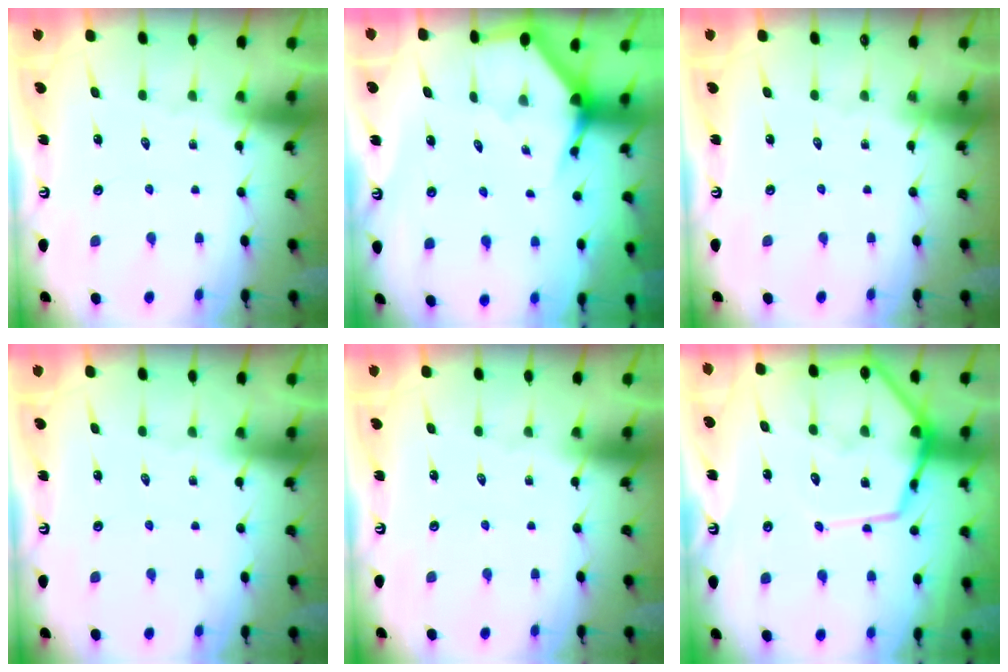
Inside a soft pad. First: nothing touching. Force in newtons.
{"total": 3.5, "press": 3.5, "slide": 0.3}
{"total": 0.0}
{"total": 0.0}
{"total": 0.0}
{"total": 14.3, "press": 14.2, "slide": 1.4}